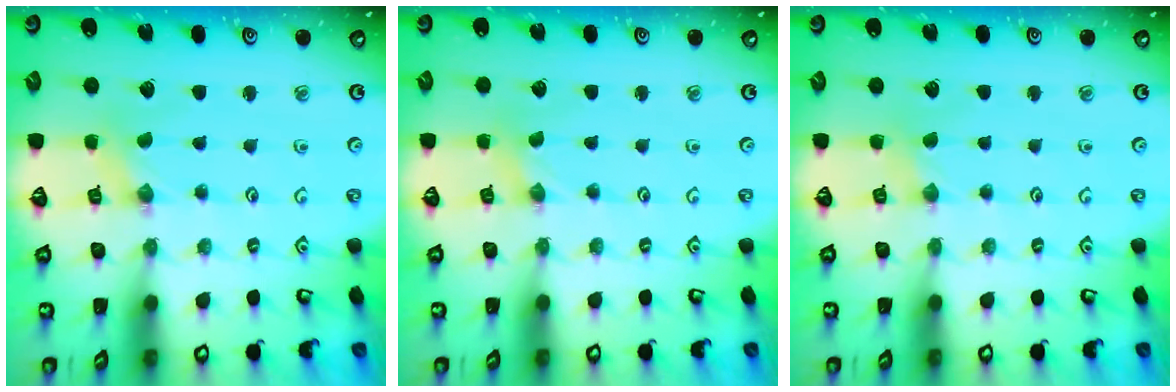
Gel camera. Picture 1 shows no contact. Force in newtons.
{"total": 0.0}
{"total": 1.8, "press": 1.8, "slide": 0.4}